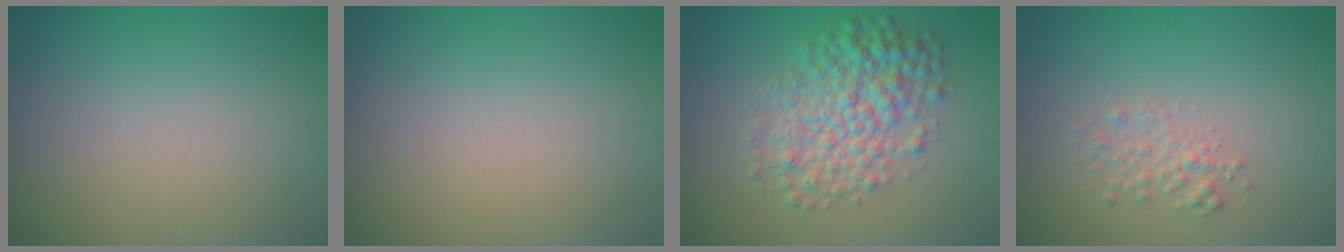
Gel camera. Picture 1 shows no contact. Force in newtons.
{"total": 0.0}
{"total": 6.1, "press": 6.1, "slide": 0.0}
{"total": 1.7, "press": 1.7, "slide": 0.1}